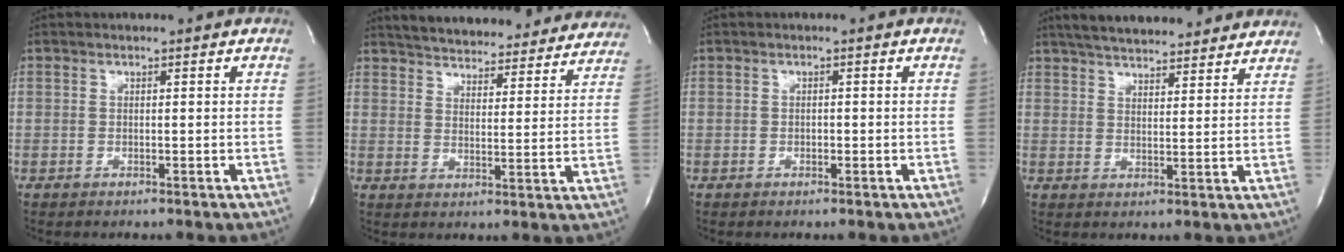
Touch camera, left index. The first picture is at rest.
{"total": 26.2, "force": [24.5, 6.0, 7.2], "torque": [-0.112, -0.031, 0.299]}
{"total": 0.6, "force": [-0.3, 0.3, 0.3], "torque": [-0.003, -0.001, -0.007]}
{"total": 17.8, "force": [15.8, 3.8, 7.3], "torque": [-0.112, 0.033, 0.217]}